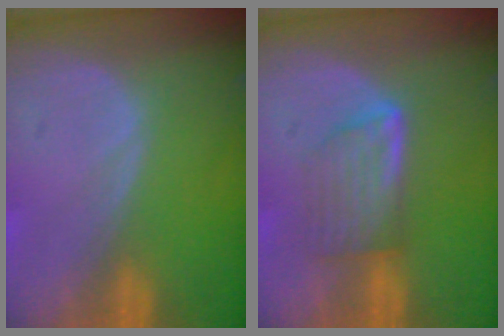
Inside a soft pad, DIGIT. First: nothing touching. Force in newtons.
{"total": 5.7, "press": 5.3, "slide": 2.3}